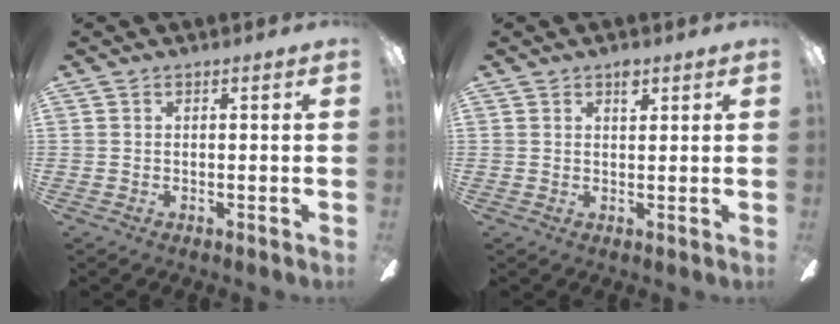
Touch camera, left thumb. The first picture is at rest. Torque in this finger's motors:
{"motor_torque": [0.38, -0.12, 0.57, -0.32, 0.00]}